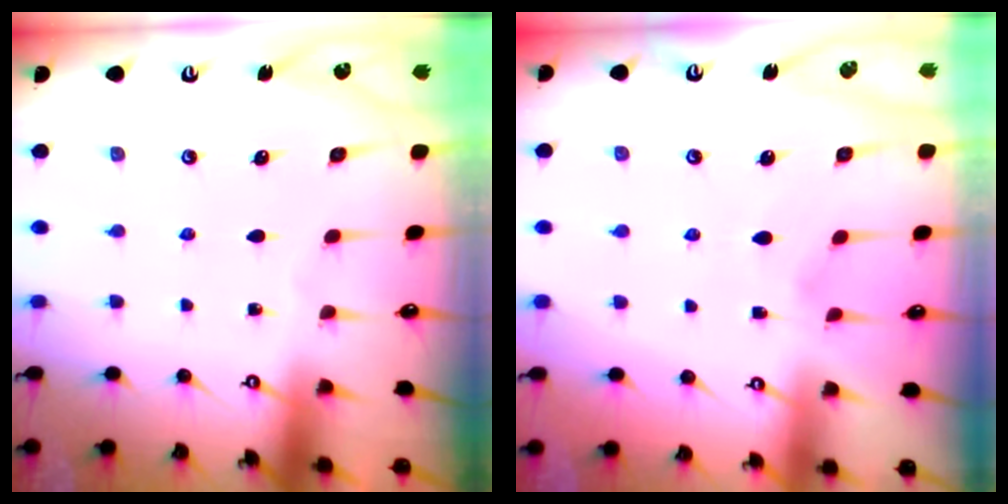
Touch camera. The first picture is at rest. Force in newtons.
{"total": 3.2, "press": 3.1, "slide": 1.0}